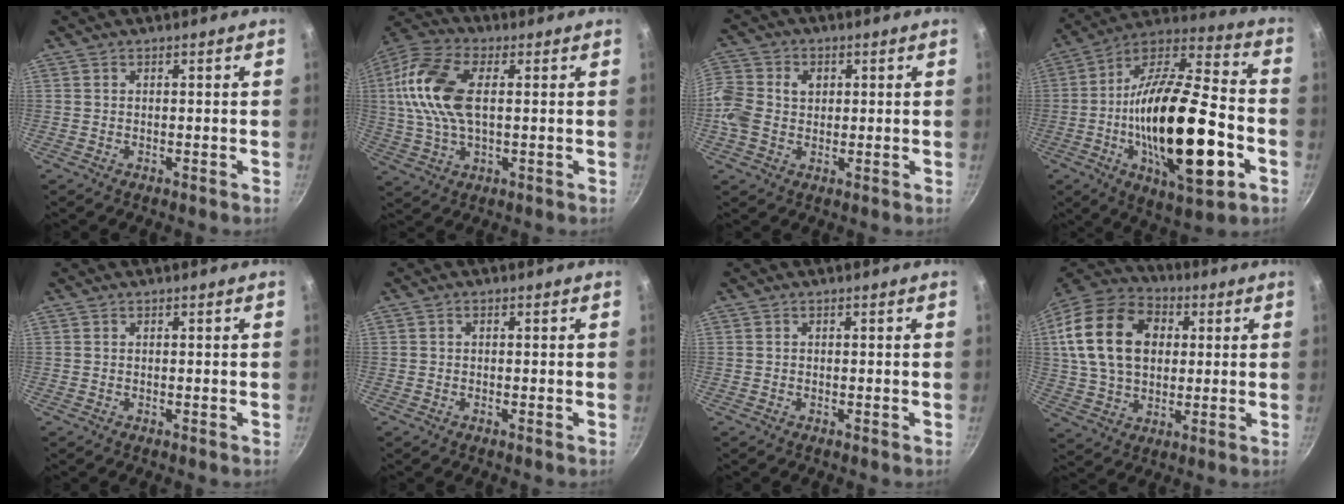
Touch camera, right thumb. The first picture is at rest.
{"total": 15.3, "force": [2.2, 8.3, 12.6], "torque": [-0.247, 0.015, 0.029]}
{"total": 9.1, "force": [0.5, 7.3, 5.4], "torque": [-0.120, 0.017, -0.005]}
{"total": 29.7, "force": [-6.6, 11.3, 26.6], "torque": [-0.450, 0.026, -0.109]}
{"total": 0.0}
{"total": 0.7, "force": [-0.1, 0.4, 0.5], "torque": [-0.008, 0.003, -0.004]}
{"total": 0.0}
{"total": 21.0, "force": [4.5, 15.1, 14.0], "torque": [-0.235, 0.018, 0.076]}